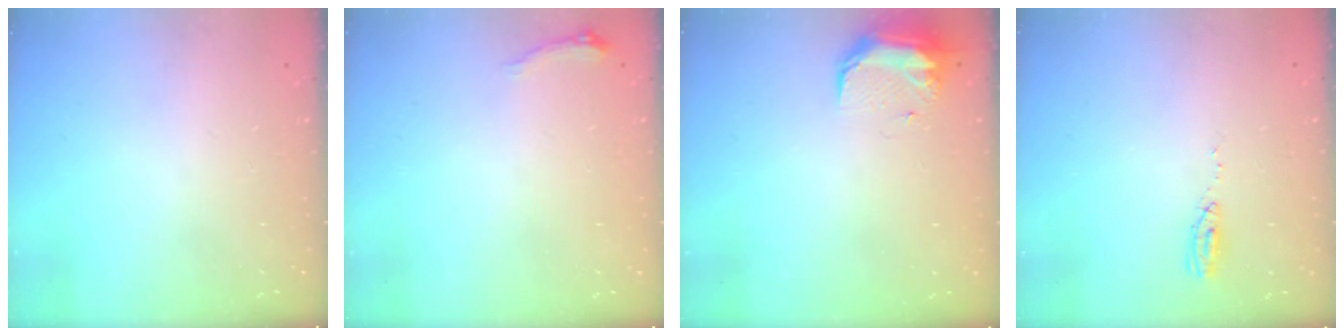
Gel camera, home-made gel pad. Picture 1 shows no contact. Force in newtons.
{"total": 4.7, "press": 4.6, "slide": 0.6}
{"total": 8.8, "press": 8.7, "slide": 1.5}
{"total": 3.6, "press": 3.3, "slide": 1.5}